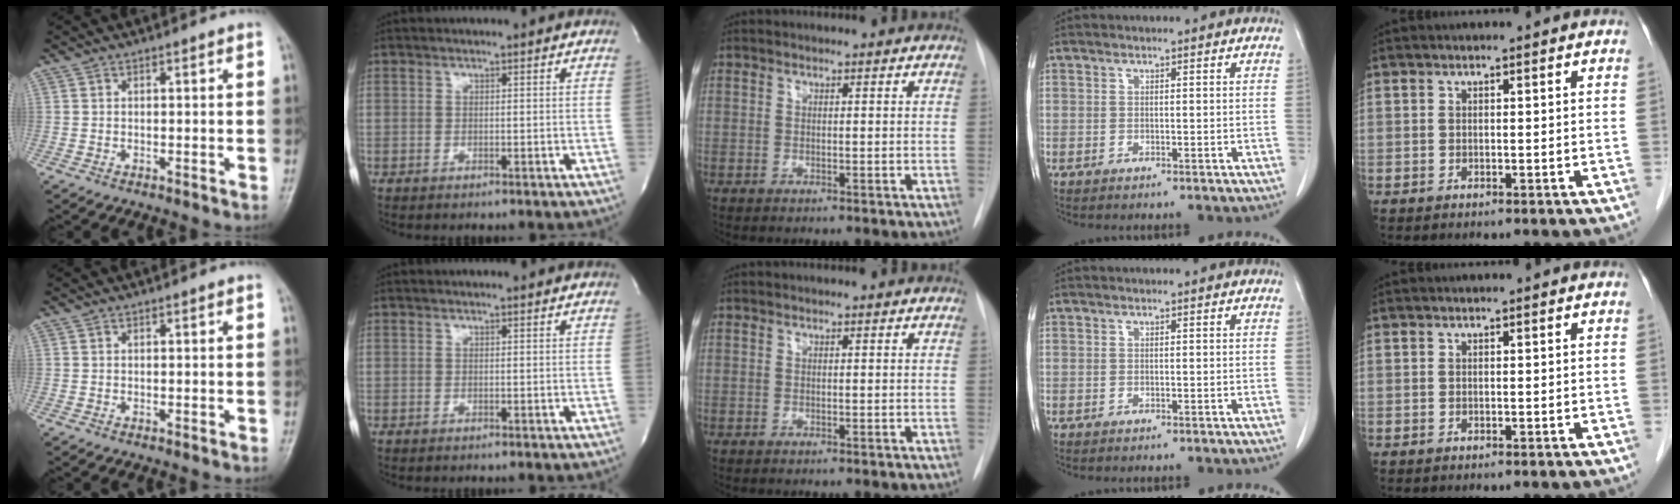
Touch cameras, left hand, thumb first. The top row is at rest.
{}